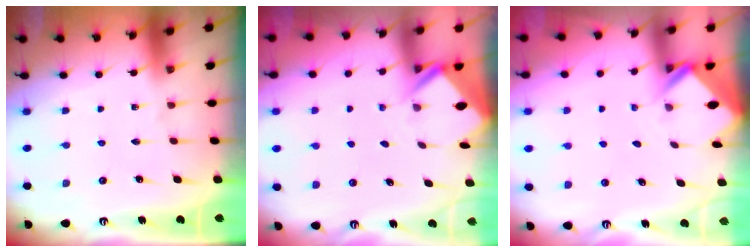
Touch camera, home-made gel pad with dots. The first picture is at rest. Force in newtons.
{"total": 2.4, "press": 2.4, "slide": 0.1}
{"total": 2.6, "press": 2.6, "slide": 0.2}